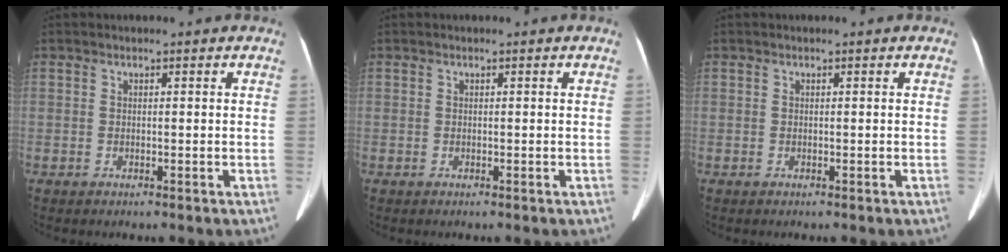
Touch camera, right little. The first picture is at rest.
{"total": 0.0}
{"total": 0.0}